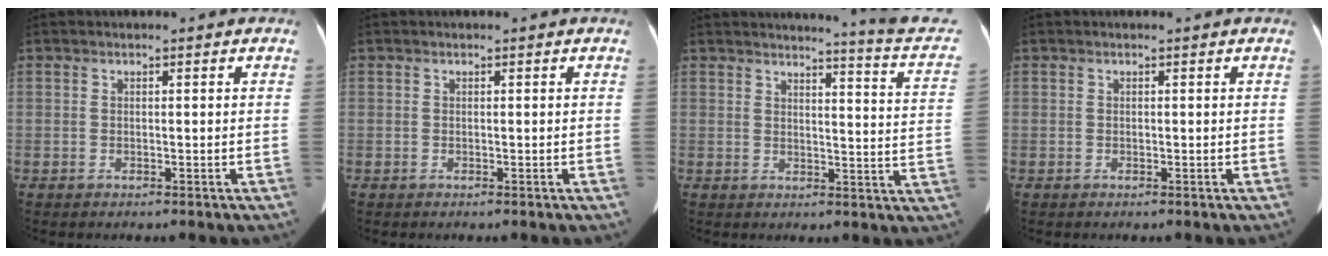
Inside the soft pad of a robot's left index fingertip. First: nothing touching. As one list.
[{"total": 0.0}, {"total": 12.1, "force": [11.4, -0.8, 4.1], "torque": [-0.045, -0.072, 0.105]}, {"total": 0.0}]